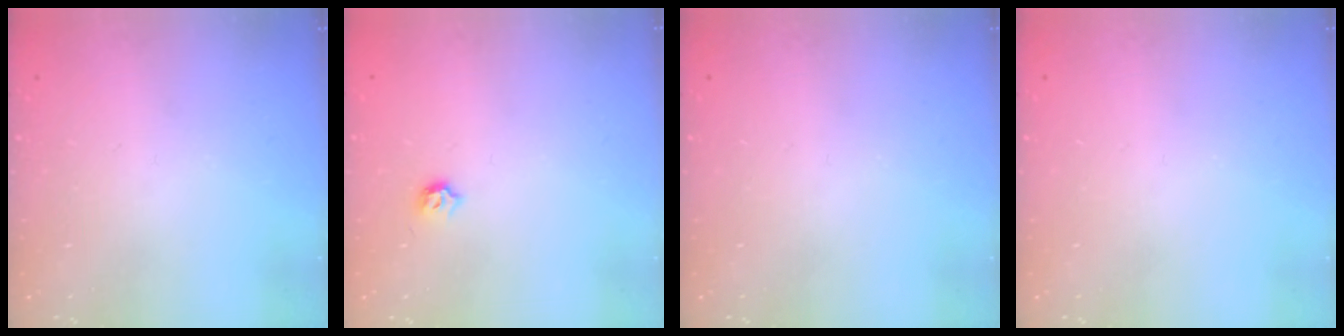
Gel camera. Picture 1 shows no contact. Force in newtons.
{"total": 3.4, "press": 3.3, "slide": 0.5}
{"total": 0.0}
{"total": 0.0}